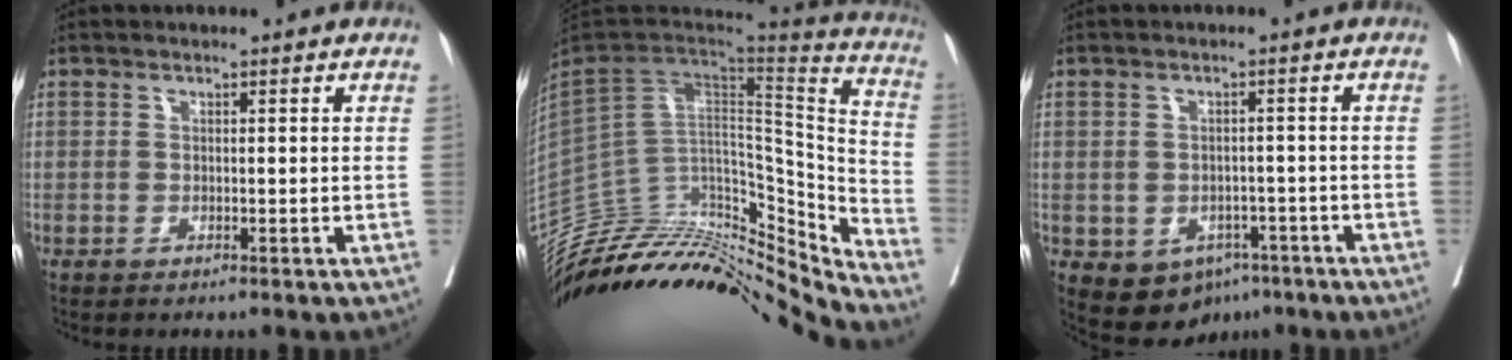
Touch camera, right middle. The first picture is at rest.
{"total": 33.1, "force": [-30.1, 7.7, 11.4], "torque": [-0.161, 0.008, -0.442]}
{"total": 7.2, "force": [-3.8, 5.2, 3.3], "torque": [-0.044, 0.010, -0.044]}